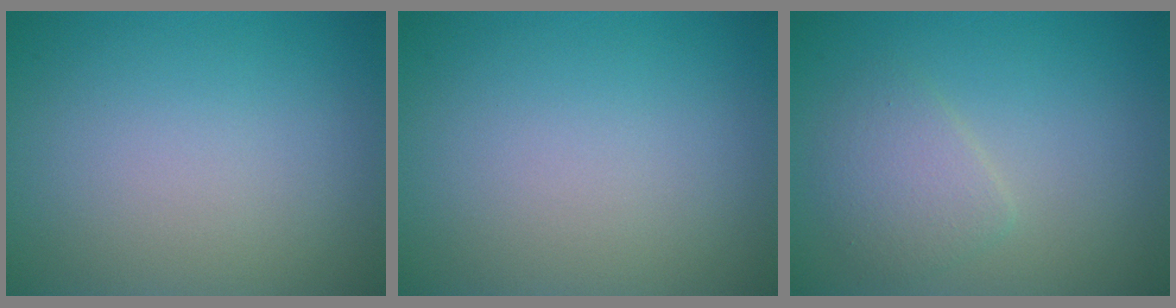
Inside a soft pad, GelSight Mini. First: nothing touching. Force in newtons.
{"total": 0.0}
{"total": 2.4, "press": 2.4, "slide": 0.1}